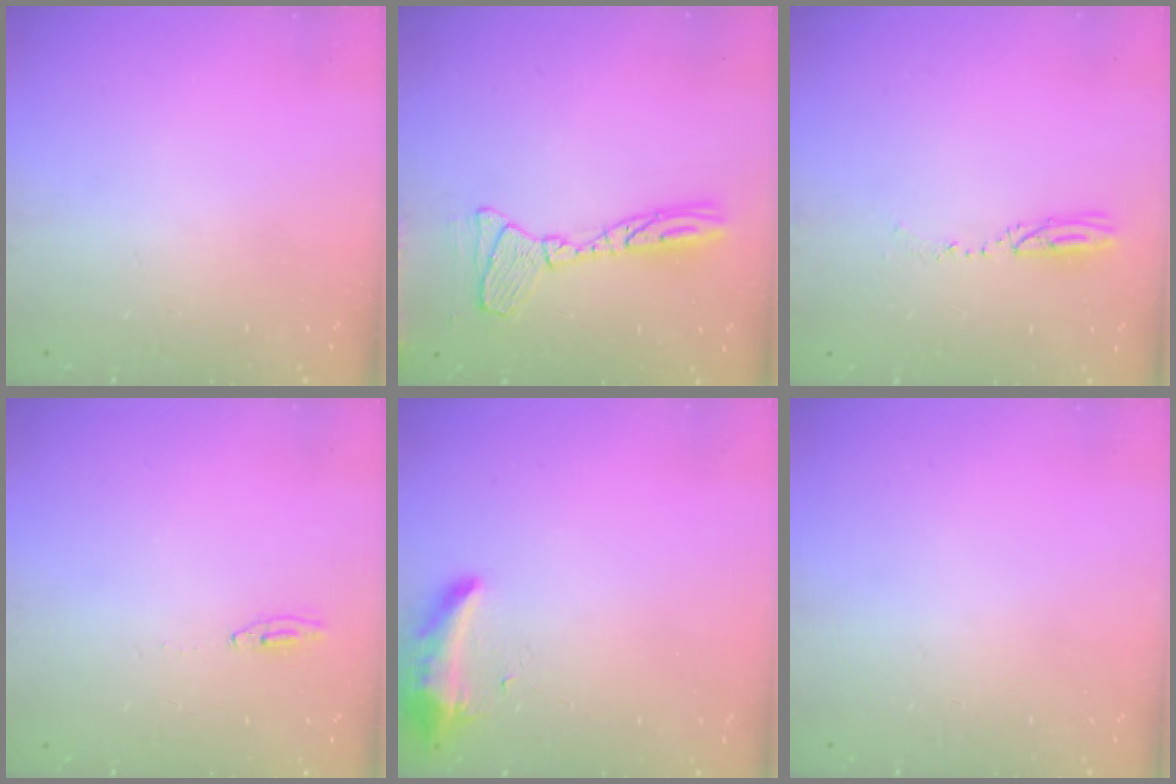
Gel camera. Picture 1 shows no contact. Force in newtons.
{"total": 14.2, "press": 14.1, "slide": 1.2}
{"total": 3.6, "press": 3.5, "slide": 0.7}
{"total": 2.0, "press": 2.0, "slide": 0.2}
{"total": 8.3, "press": 8.3, "slide": 0.1}
{"total": 0.0}